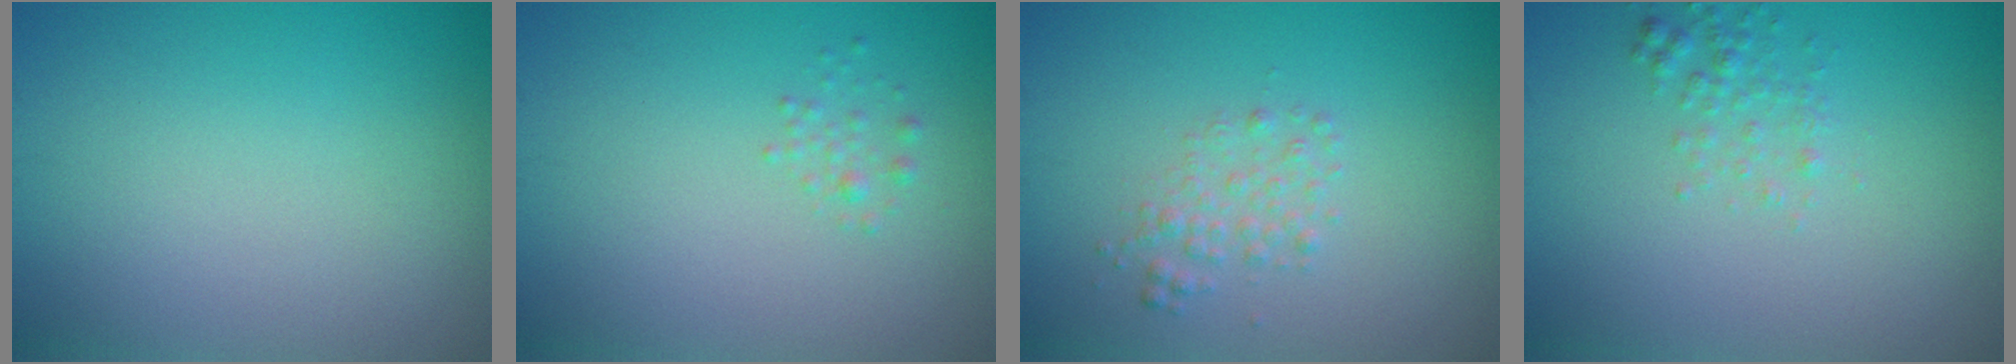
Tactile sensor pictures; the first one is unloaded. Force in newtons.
{"total": 0.9, "press": 0.9, "slide": 0.1}
{"total": 1.6, "press": 1.6, "slide": 0.0}
{"total": 1.6, "press": 1.5, "slide": 0.2}